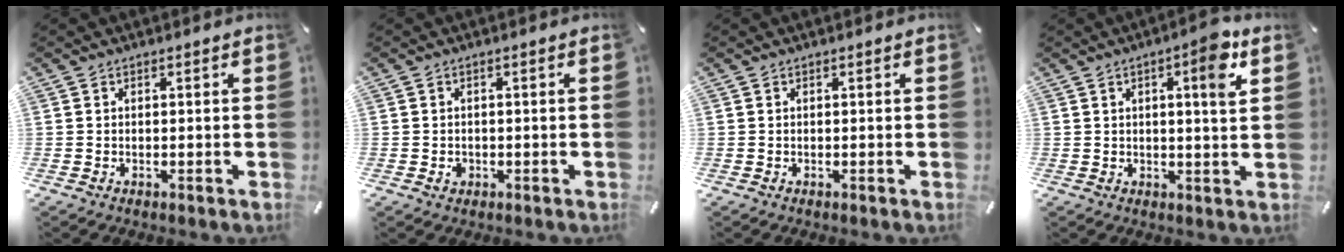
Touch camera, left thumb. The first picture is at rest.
{"total": 1.5, "force": [-0.3, 1.3, 0.7], "torque": [-0.007, 0.001, -0.009]}
{"total": 0.0}
{"total": 7.3, "force": [2.9, 1.3, 6.6], "torque": [-0.084, -0.015, 0.036]}